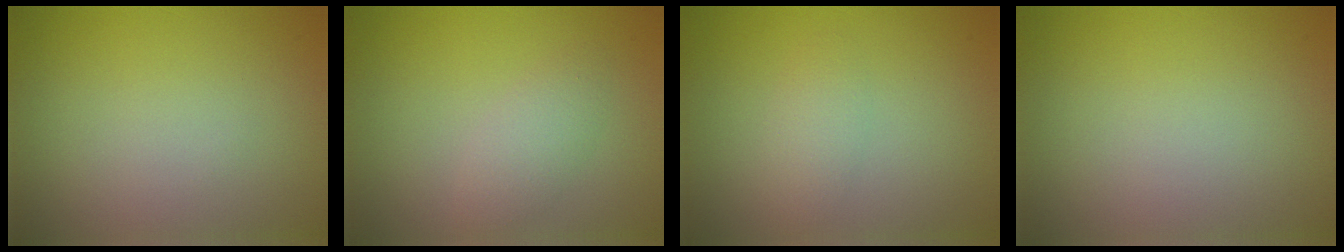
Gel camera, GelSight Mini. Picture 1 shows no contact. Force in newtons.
{"total": 1.9, "press": 1.9, "slide": 0.1}
{"total": 1.9, "press": 1.9, "slide": 0.1}
{"total": 0.0}